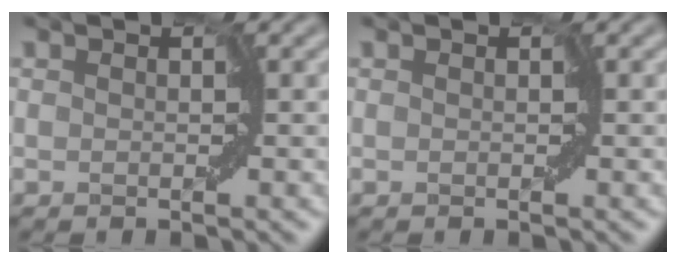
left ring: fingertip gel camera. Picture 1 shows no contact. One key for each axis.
{"total": 0.0}